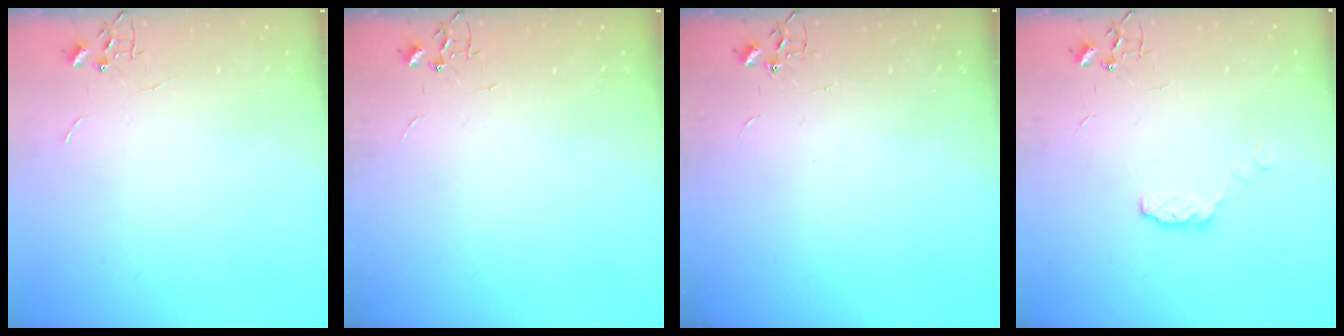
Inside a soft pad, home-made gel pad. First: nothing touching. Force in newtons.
{"total": 0.0}
{"total": 2.1, "press": 2.1, "slide": 0.4}
{"total": 5.8, "press": 5.8, "slide": 0.1}